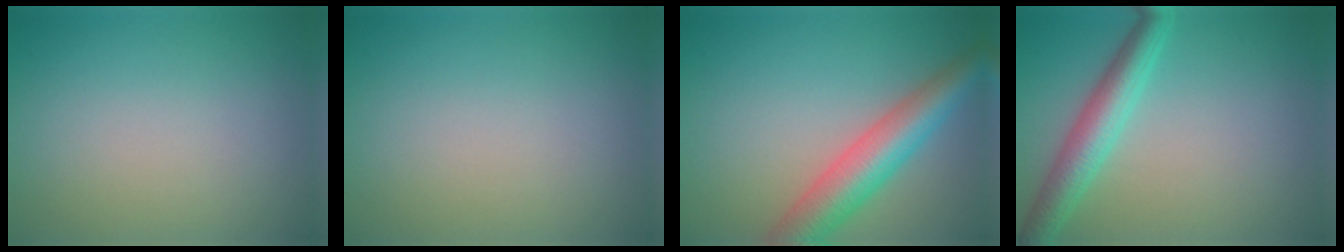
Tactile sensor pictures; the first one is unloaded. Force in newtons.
{"total": 0.0}
{"total": 6.6, "press": 6.6, "slide": 0.1}
{"total": 4.3, "press": 4.3, "slide": 0.0}